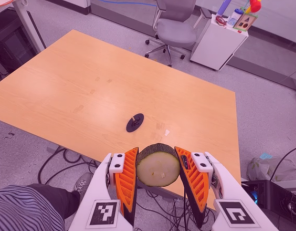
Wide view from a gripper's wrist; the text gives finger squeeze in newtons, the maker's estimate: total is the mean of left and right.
{"total": 10.6, "left": 10.1, "right": 11.0}